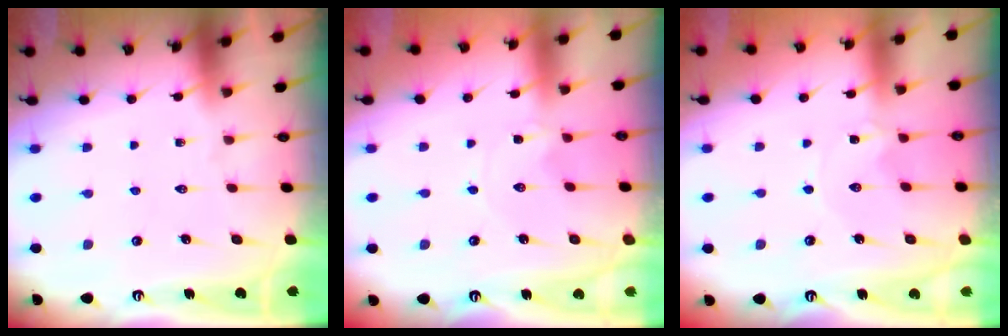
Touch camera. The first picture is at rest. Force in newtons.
{"total": 0.8, "press": 0.8, "slide": 0.1}
{"total": 1.1, "press": 1.1, "slide": 0.1}